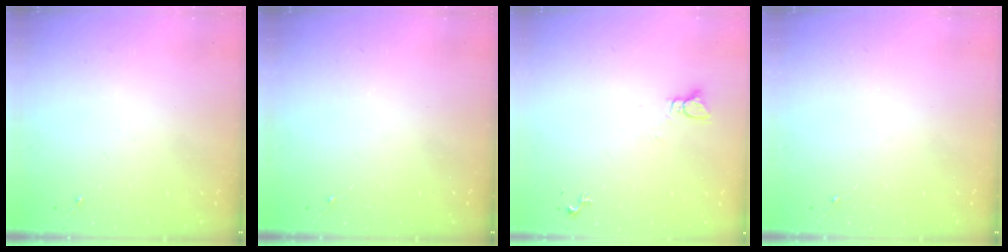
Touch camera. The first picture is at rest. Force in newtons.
{"total": 0.0}
{"total": 2.2, "press": 2.2, "slide": 0.1}
{"total": 0.0}